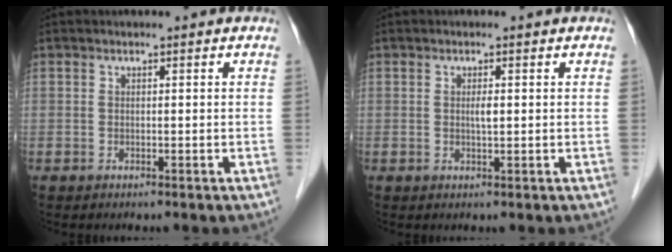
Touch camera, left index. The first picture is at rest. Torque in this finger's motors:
{"motor_torque": [0.33, 0.24, 0.03, 0.00]}